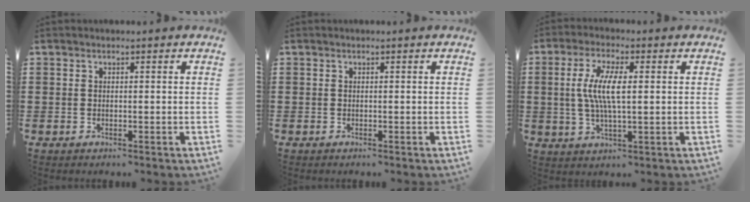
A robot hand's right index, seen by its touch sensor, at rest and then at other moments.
{"total": 0.0}
{"total": 7.1, "force": [0.7, 2.0, 6.8], "torque": [-0.142, 0.000, 0.005]}